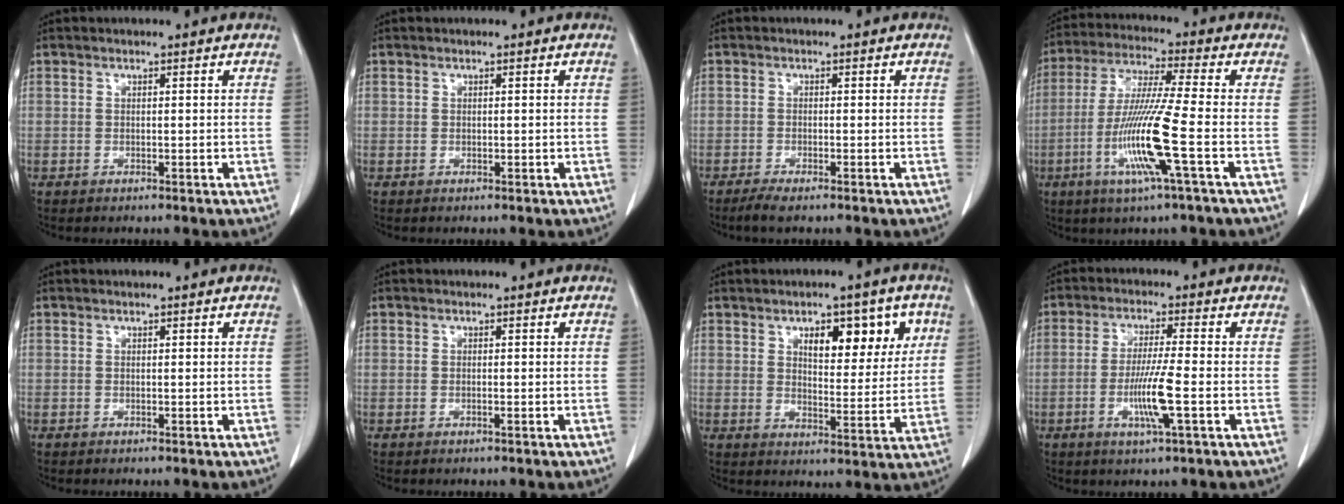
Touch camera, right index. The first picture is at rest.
{"total": 0.0}
{"total": 2.5, "force": [-1.9, 0.2, 1.6], "torque": [-0.034, -0.007, -0.036]}
{"total": 12.7, "force": [-3.9, -1.0, 12.1], "torque": [-0.244, -0.018, -0.081]}
{"total": 0.0}
{"total": 0.0}
{"total": 10.0, "force": [4.4, 4.1, 8.0], "torque": [-0.104, 0.008, 0.065]}
{"total": 7.2, "force": [-2.0, -0.4, 6.9], "torque": [-0.130, -0.010, -0.037]}